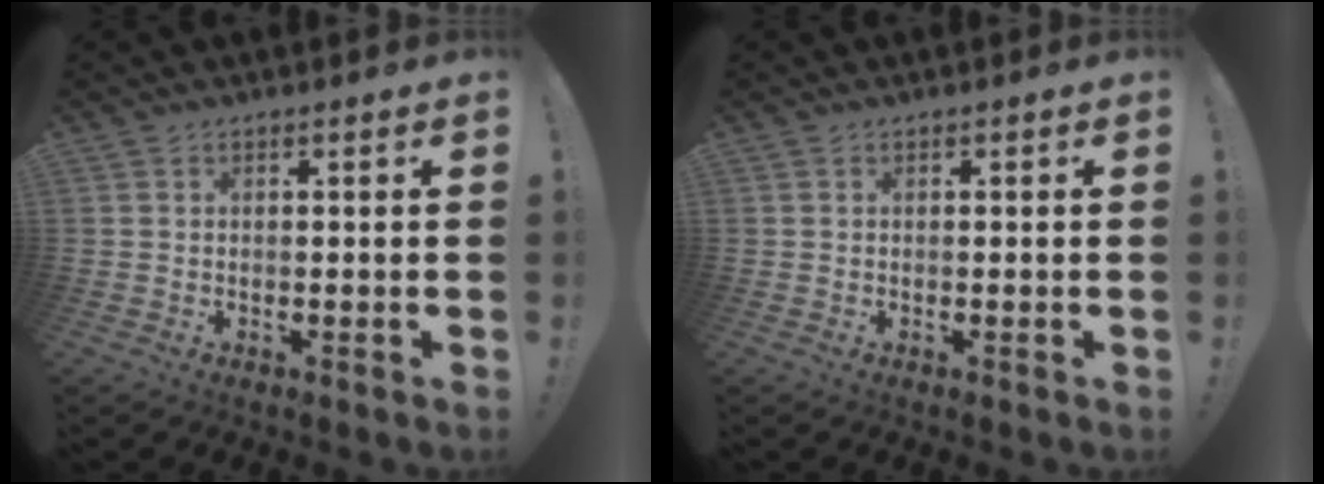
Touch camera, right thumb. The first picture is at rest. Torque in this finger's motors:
{"motor_torque": [-0.12, 0.07, 0.09, -0.05, 0.04]}